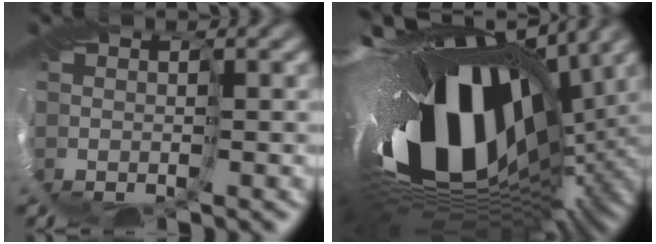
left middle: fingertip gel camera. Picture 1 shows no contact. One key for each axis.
{"total": 18.7, "fx": 1.8, "fy": 10.6, "fz": 15.3, "tx": -0.278, "ty": -0.070, "tz": 0.038}